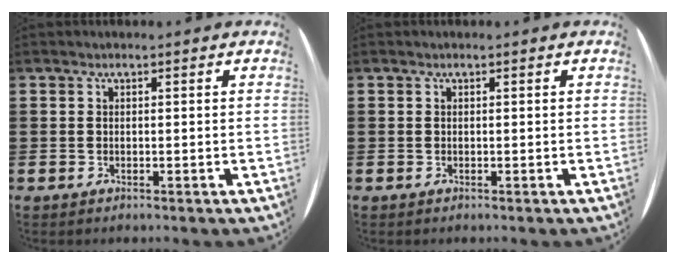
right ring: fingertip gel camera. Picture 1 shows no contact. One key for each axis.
{"total": 0.0}